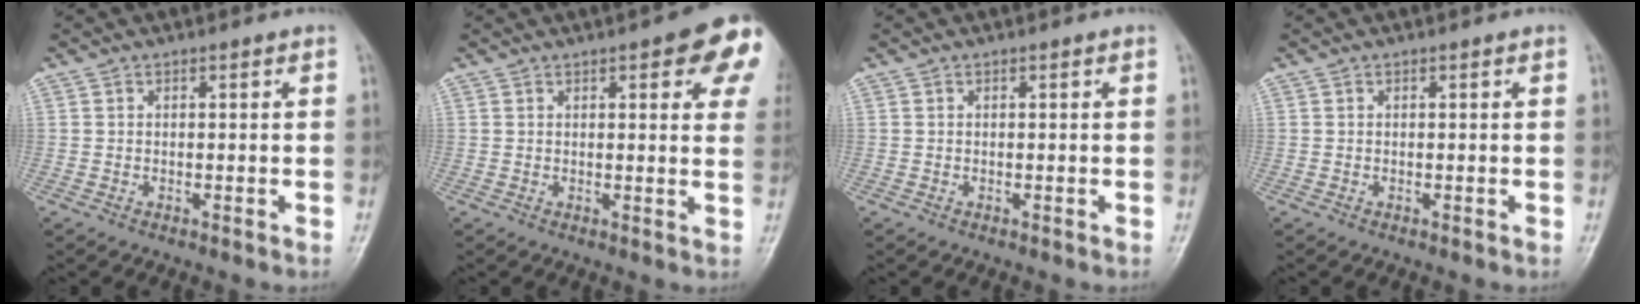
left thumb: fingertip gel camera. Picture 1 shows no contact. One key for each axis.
{"total": 11.5, "fx": 4.9, "fy": 3.7, "fz": 9.7, "tx": -0.083, "ty": -0.012, "tz": 0.047}
{"total": 0.0}
{"total": 0.0}